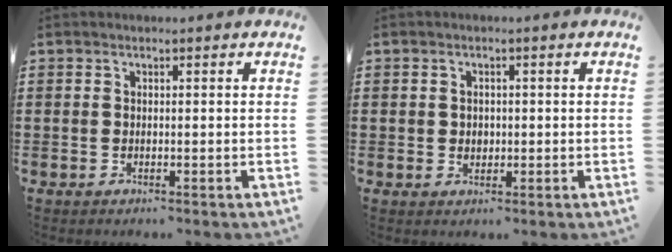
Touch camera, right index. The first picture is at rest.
{"total": 1.5, "force": [0.1, 1.4, 0.5], "torque": [-0.013, 0.009, -0.001]}